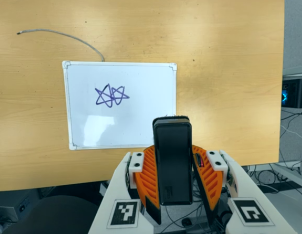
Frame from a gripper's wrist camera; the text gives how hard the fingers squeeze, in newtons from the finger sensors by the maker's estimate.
{"total": 6.3, "left": 5.5, "right": 7.1}